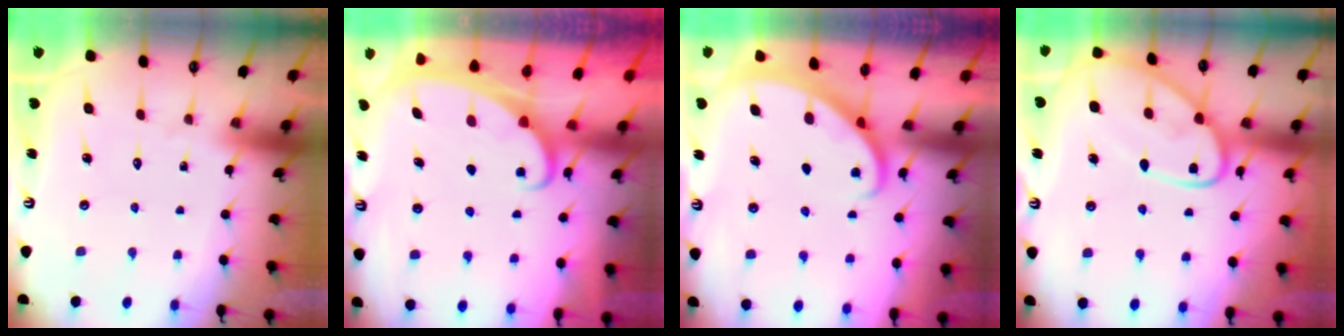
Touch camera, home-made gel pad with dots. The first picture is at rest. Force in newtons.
{"total": 2.4, "press": 2.4, "slide": 0.3}
{"total": 1.9, "press": 1.9, "slide": 0.2}
{"total": 11.9, "press": 11.8, "slide": 1.2}